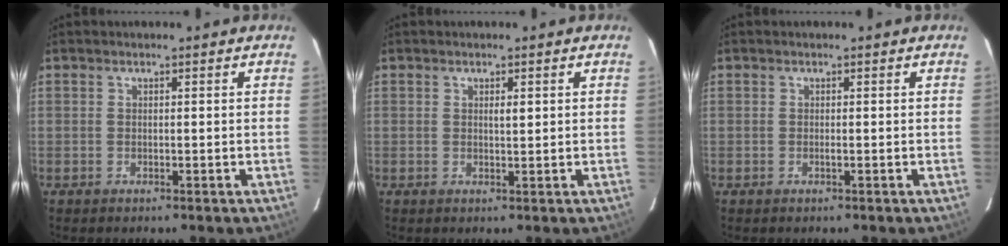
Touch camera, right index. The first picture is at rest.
{"total": 1.1, "force": [0.4, 0.3, 1.0], "torque": [-0.017, -0.001, 0.007]}
{"total": 0.0}